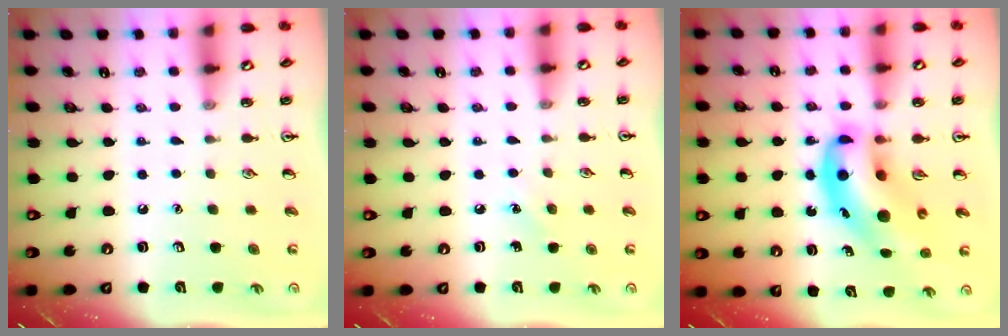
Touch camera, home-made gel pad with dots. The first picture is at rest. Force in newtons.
{"total": 4.0, "press": 3.8, "slide": 1.2}
{"total": 12.7, "press": 12.3, "slide": 3.3}